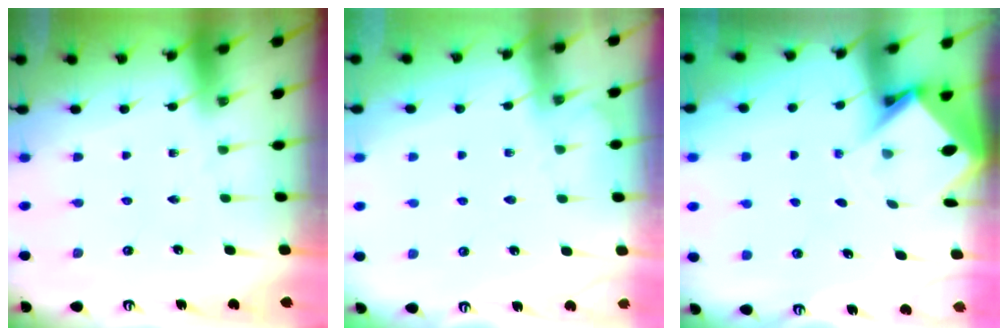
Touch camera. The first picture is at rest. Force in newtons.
{"total": 3.0, "press": 3.0, "slide": 0.5}
{"total": 4.3, "press": 4.3, "slide": 0.3}